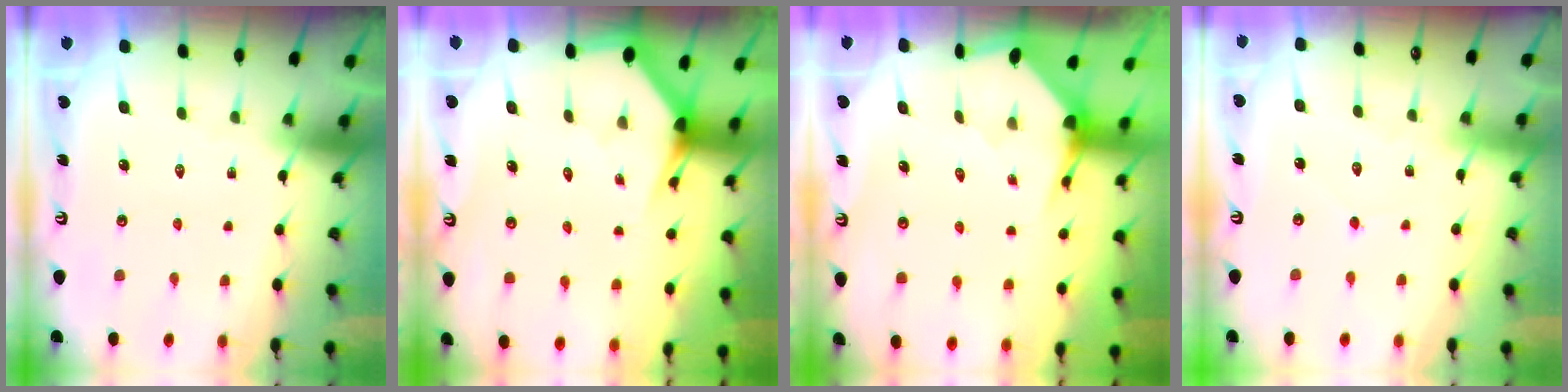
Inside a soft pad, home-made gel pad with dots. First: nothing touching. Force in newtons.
{"total": 3.0, "press": 3.0, "slide": 0.1}
{"total": 3.1, "press": 3.1, "slide": 0.2}
{"total": 2.8, "press": 2.8, "slide": 0.3}